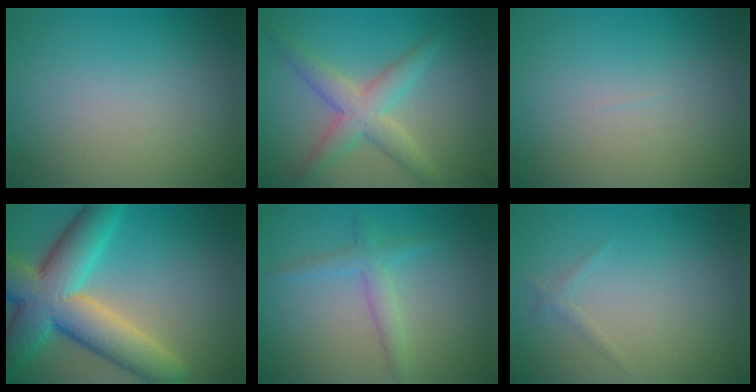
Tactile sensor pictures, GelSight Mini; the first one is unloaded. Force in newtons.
{"total": 4.2, "press": 4.2, "slide": 0.0}
{"total": 0.0}
{"total": 11.0, "press": 10.9, "slide": 0.5}
{"total": 2.2, "press": 2.2, "slide": 0.1}
{"total": 0.7, "press": 0.7, "slide": 0.0}